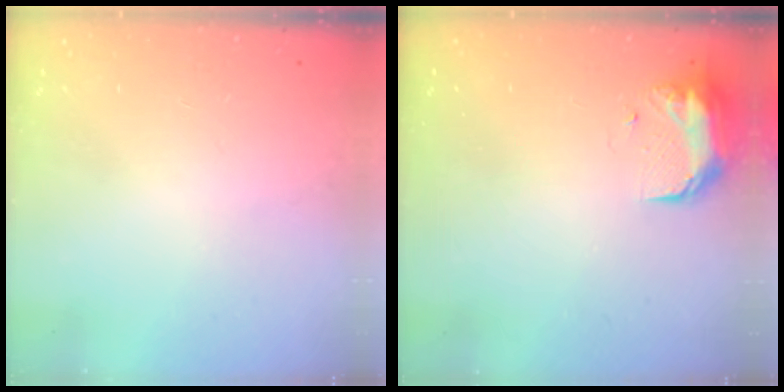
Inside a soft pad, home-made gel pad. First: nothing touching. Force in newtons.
{"total": 9.0, "press": 8.7, "slide": 2.1}